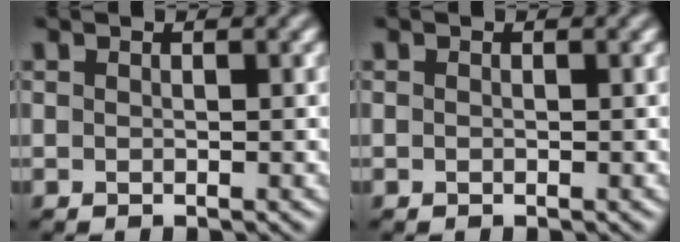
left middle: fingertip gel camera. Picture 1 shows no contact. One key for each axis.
{"total": 0.0}